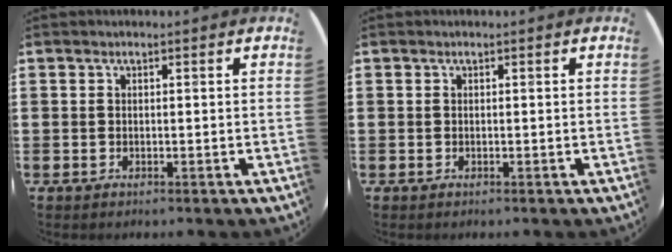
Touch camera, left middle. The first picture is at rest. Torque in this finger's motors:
{"motor_torque": [0.36, -0.60, 0.03, 0.02]}